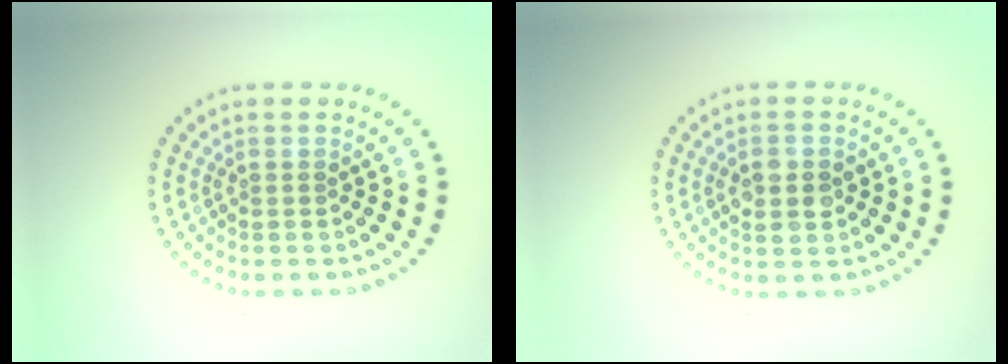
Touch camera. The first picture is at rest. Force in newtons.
{"total": 2.9, "press": 2.9, "slide": 0.2}